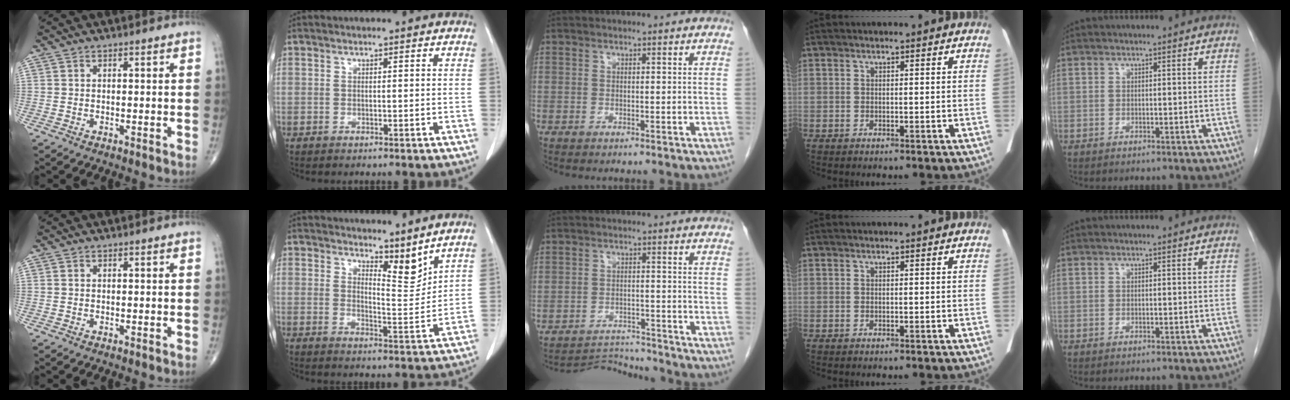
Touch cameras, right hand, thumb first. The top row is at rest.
{"index": {"total": 5.5, "force": [4.8, 1.1, 2.4], "torque": [-0.034, -0.016, 0.083]}, "middle": {"total": 5.2, "force": [-4.9, -0.4, -1.7], "torque": [0.032, 0.004, -0.079]}}